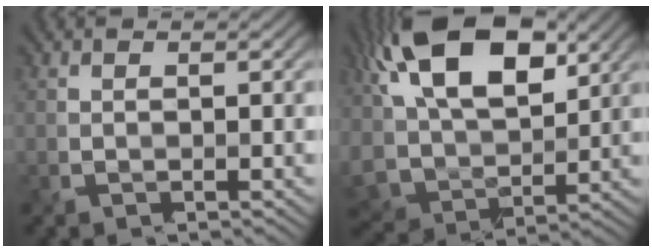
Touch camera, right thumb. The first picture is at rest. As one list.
[{"total": 15.8, "force": [7.0, 8.3, 11.4], "torque": [-0.242, 0.013, 0.128]}]